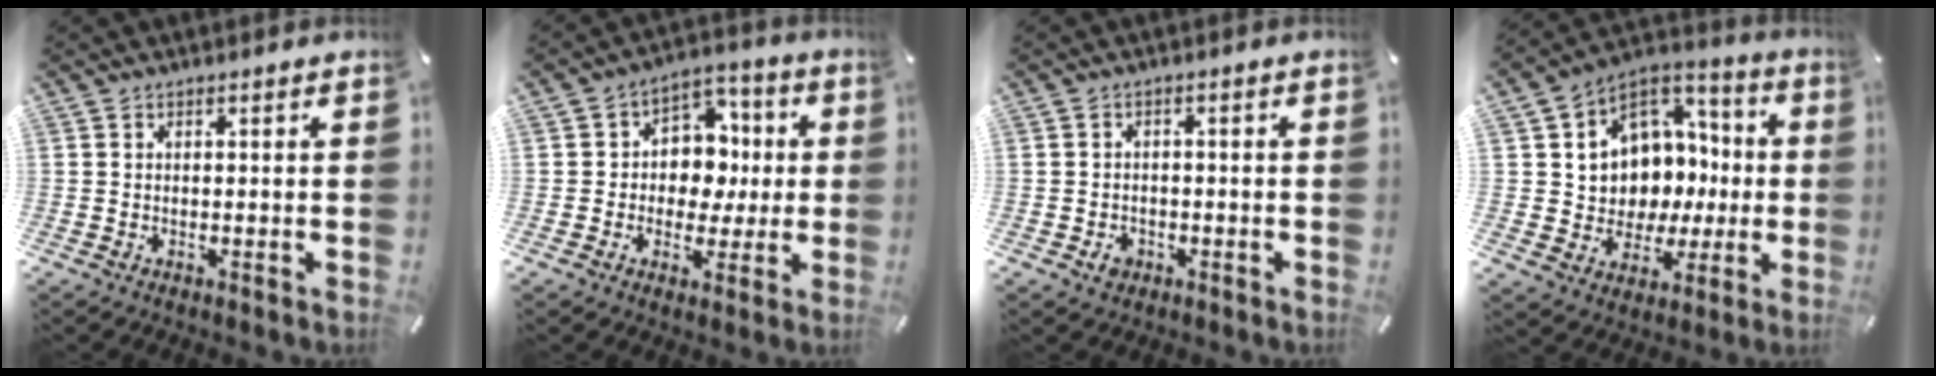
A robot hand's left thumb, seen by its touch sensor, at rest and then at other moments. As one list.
[{"total": 9.1, "force": [-0.4, 8.4, 3.3], "torque": [-0.045, 0.009, -0.005]}, {"total": 2.9, "force": [-1.2, 2.4, 1.1], "torque": [-0.019, 0.006, -0.024]}, {"total": 10.3, "force": [1.1, 10.0, 1.8], "torque": [-0.024, -0.039, 0.036]}]